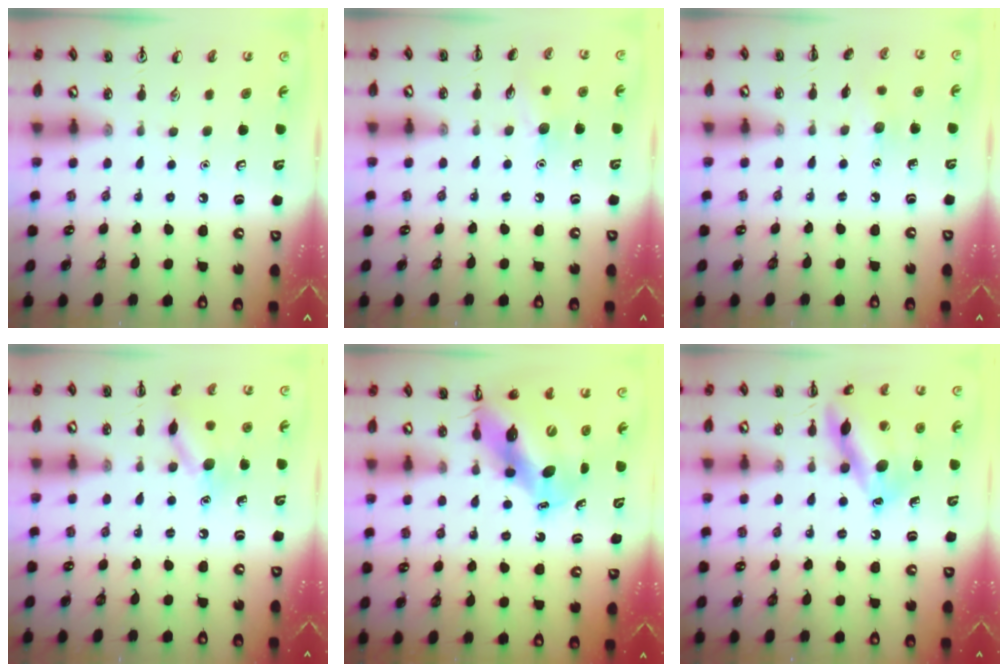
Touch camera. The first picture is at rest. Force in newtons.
{"total": 6.8, "press": 6.6, "slide": 1.7}
{"total": 5.6, "press": 5.4, "slide": 1.5}
{"total": 10.9, "press": 10.9, "slide": 0.5}
{"total": 10.9, "press": 10.7, "slide": 2.5}
{"total": 14.4, "press": 14.4, "slide": 0.7}